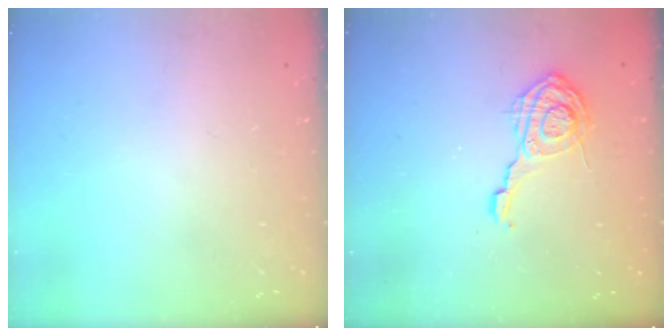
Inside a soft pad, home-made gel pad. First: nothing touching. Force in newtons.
{"total": 10.8, "press": 10.7, "slide": 0.7}